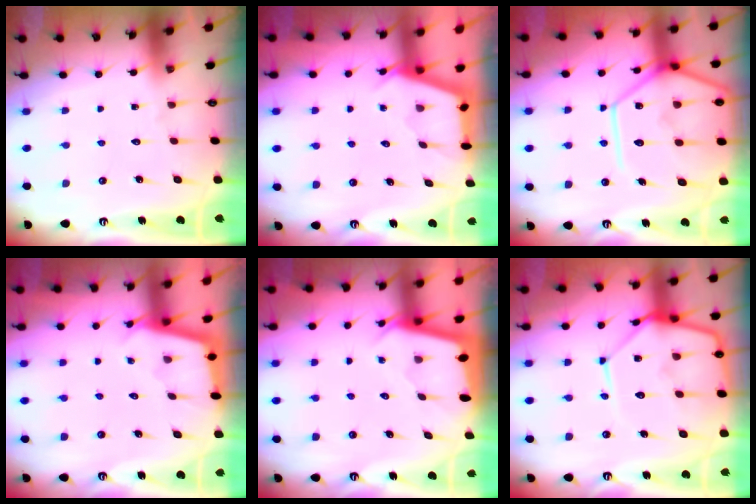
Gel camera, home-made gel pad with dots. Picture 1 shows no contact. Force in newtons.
{"total": 2.9, "press": 2.8, "slide": 0.3}
{"total": 19.7, "press": 19.6, "slide": 2.1}
{"total": 2.3, "press": 2.3, "slide": 0.2}
{"total": 2.0, "press": 2.0, "slide": 0.3}
{"total": 14.7, "press": 14.6, "slide": 1.2}